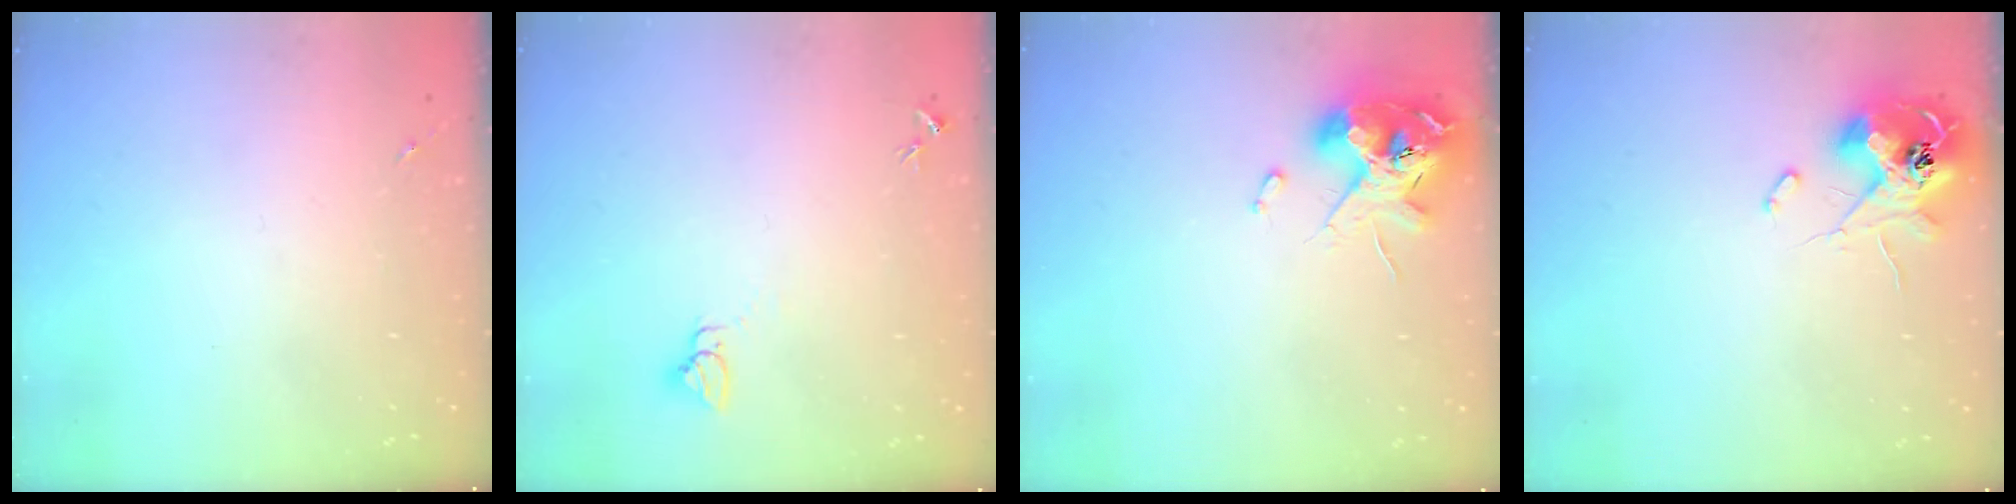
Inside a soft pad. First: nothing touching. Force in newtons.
{"total": 2.7, "press": 2.7, "slide": 0.1}
{"total": 12.7, "press": 12.5, "slide": 2.0}
{"total": 12.4, "press": 12.4, "slide": 1.0}